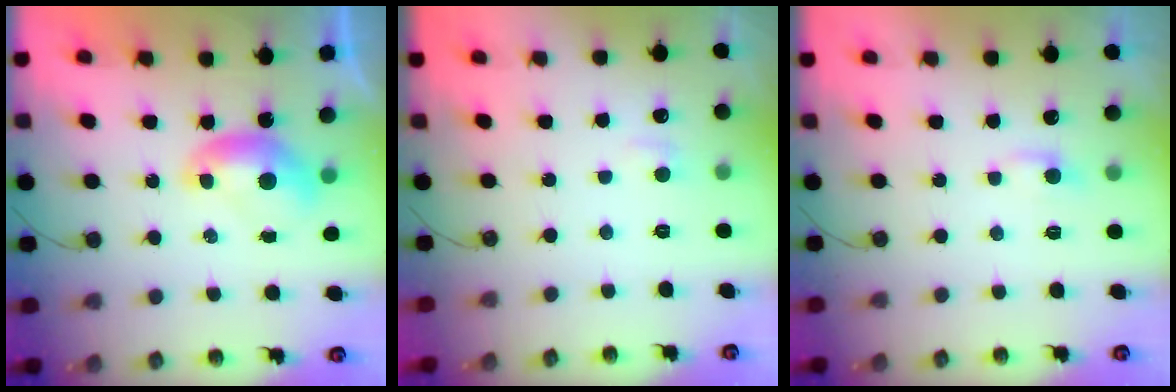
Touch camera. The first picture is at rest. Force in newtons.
{"total": 1.2, "press": 1.0, "slide": 0.7}
{"total": 1.4, "press": 1.3, "slide": 0.5}